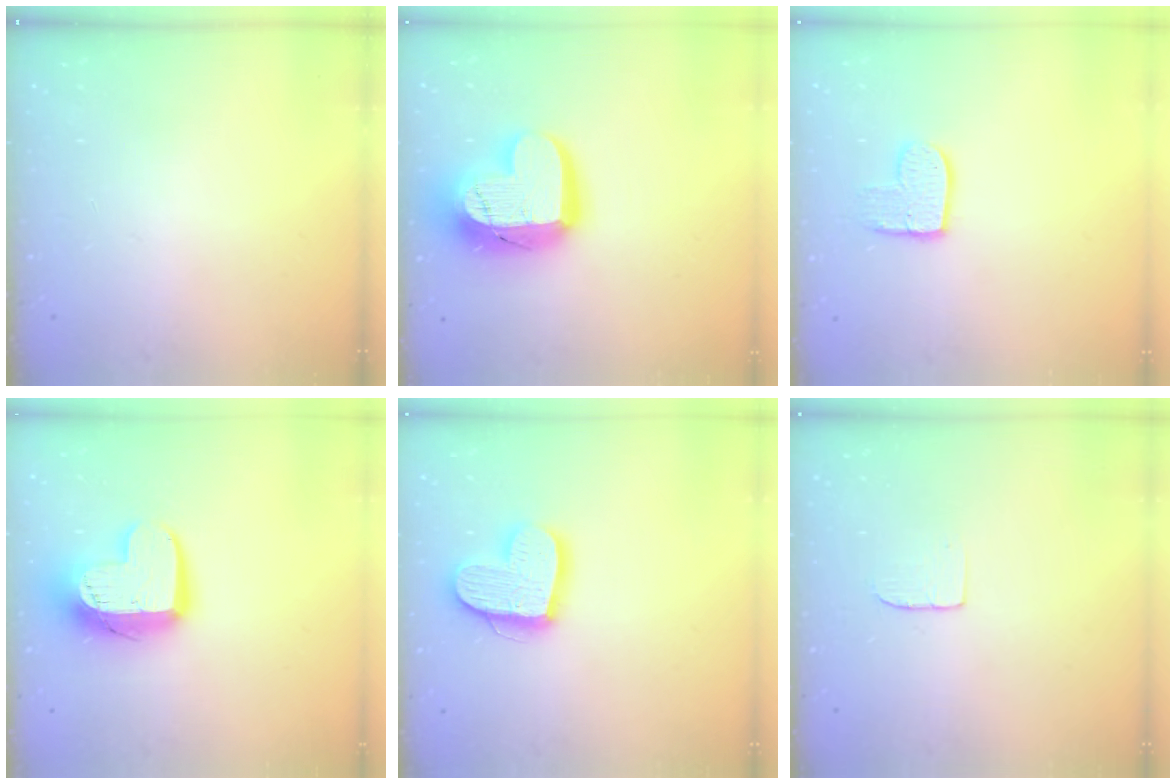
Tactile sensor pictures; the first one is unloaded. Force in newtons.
{"total": 19.0, "press": 19.0, "slide": 1.6}
{"total": 9.1, "press": 9.0, "slide": 0.7}
{"total": 13.9, "press": 13.9, "slide": 1.0}
{"total": 16.2, "press": 16.2, "slide": 1.4}
{"total": 3.7, "press": 3.7, "slide": 0.2}